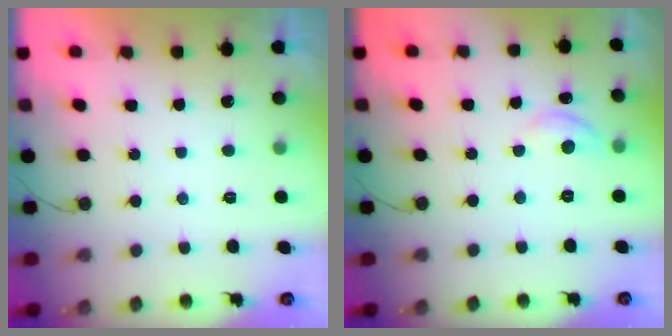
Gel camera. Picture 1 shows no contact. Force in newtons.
{"total": 5.3, "press": 5.2, "slide": 0.6}